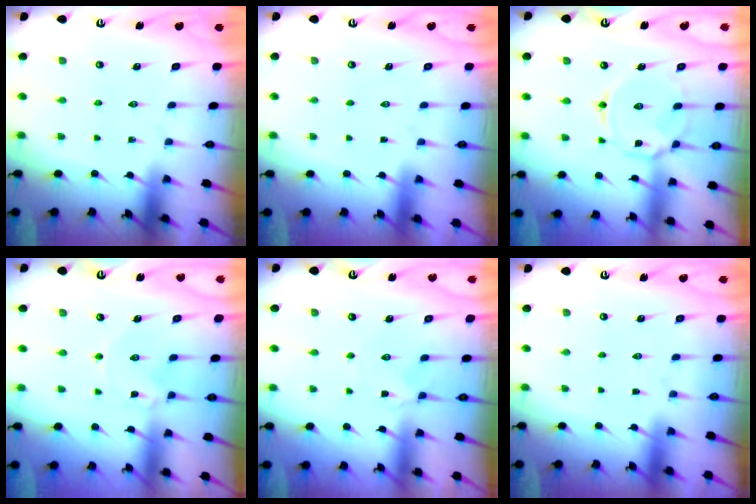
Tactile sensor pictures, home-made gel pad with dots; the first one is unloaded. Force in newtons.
{"total": 1.6, "press": 1.6, "slide": 0.1}
{"total": 8.2, "press": 8.2, "slide": 0.7}
{"total": 0.7, "press": 0.7, "slide": 0.2}
{"total": 2.9, "press": 2.9, "slide": 0.7}
{"total": 1.6, "press": 1.6, "slide": 0.1}